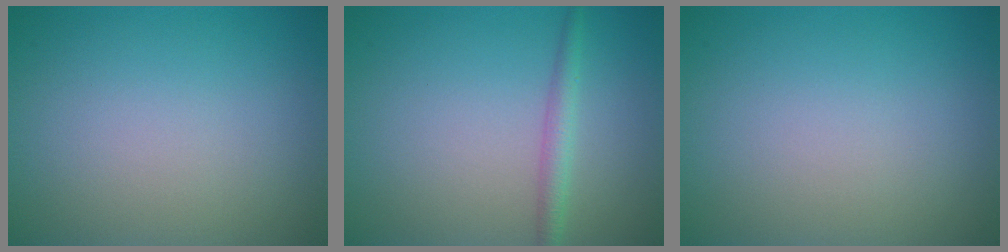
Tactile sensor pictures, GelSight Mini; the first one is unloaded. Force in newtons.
{"total": 1.9, "press": 1.8, "slide": 0.1}
{"total": 0.0}